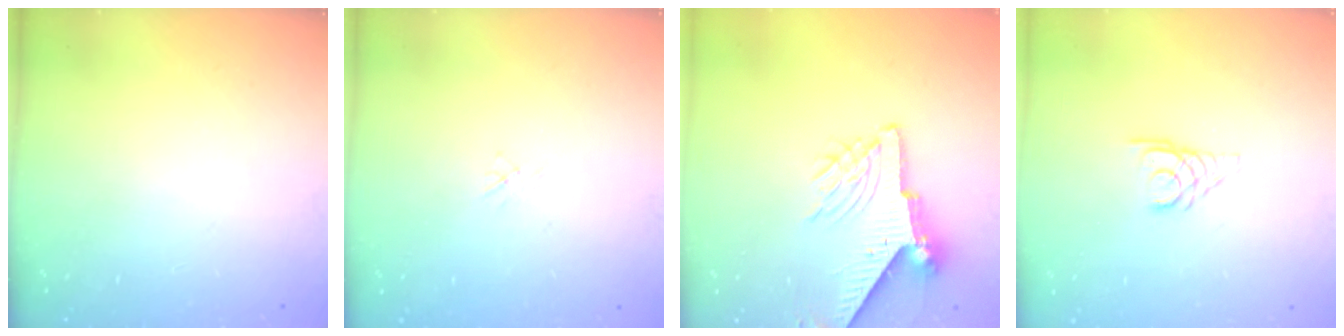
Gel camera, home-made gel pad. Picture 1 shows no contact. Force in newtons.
{"total": 1.1, "press": 1.0, "slide": 0.3}
{"total": 8.7, "press": 8.7, "slide": 1.2}
{"total": 2.7, "press": 2.7, "slide": 0.3}